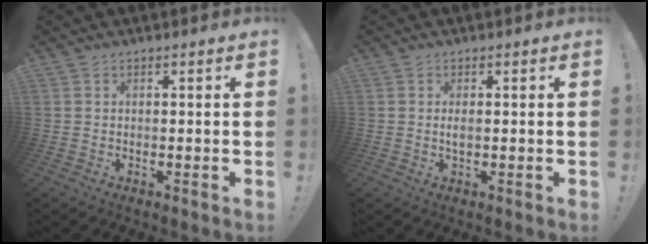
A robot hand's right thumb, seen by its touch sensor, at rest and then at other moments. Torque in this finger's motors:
{"motor_torque": [-0.22, 0.10, 0.01, 0.21, 0.04]}